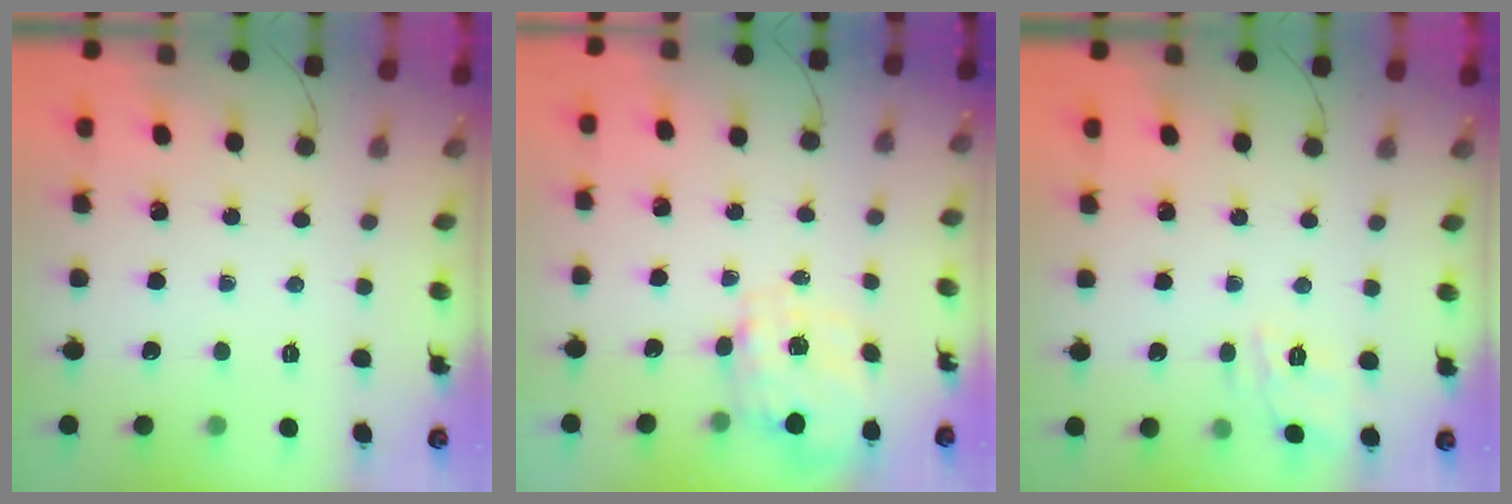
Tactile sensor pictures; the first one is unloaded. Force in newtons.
{"total": 2.8, "press": 2.6, "slide": 1.0}
{"total": 4.7, "press": 4.5, "slide": 1.4}